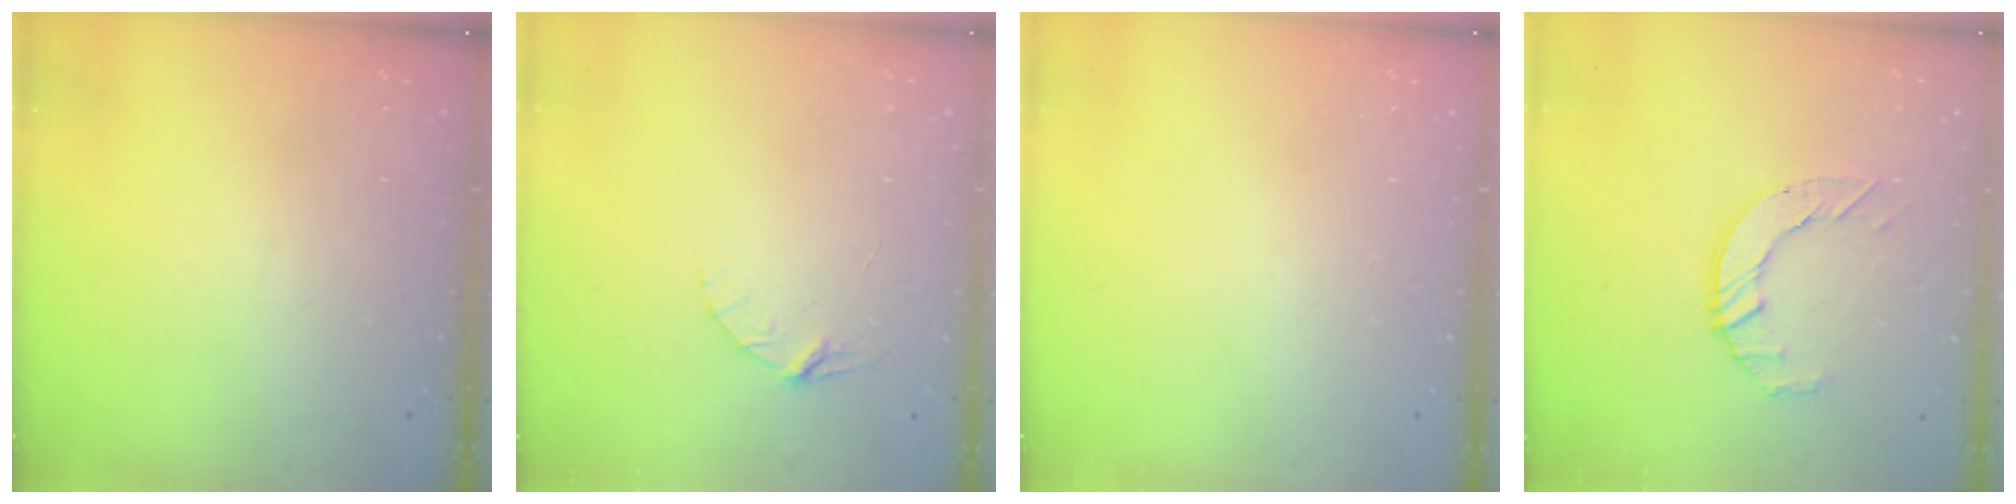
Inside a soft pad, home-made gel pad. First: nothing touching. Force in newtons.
{"total": 3.7, "press": 3.7, "slide": 0.4}
{"total": 0.0}
{"total": 5.8, "press": 5.8, "slide": 0.4}